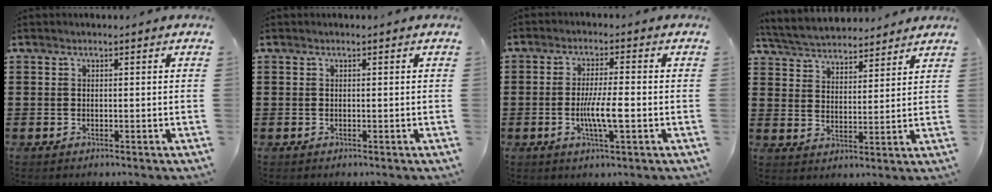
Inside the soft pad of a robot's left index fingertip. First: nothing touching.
{"total": 0.0}
{"total": 6.0, "force": [-1.2, 1.0, 5.8], "torque": [-0.113, -0.003, -0.027]}
{"total": 4.8, "force": [4.8, 0.7, 0.5], "torque": [-0.033, -0.022, 0.084]}